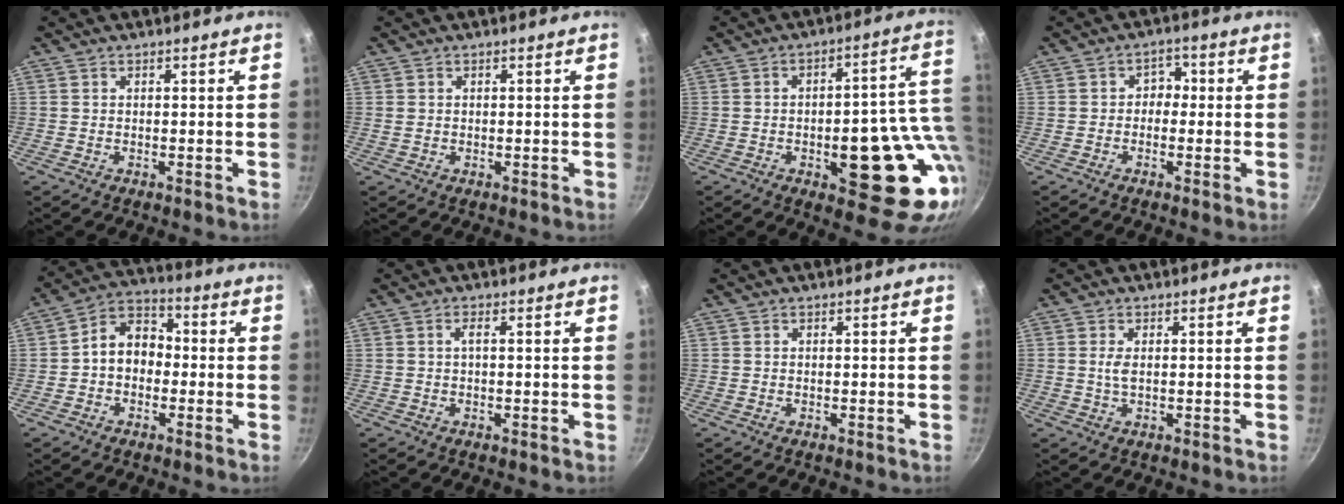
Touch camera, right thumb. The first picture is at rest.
{"total": 0.7, "force": [0.1, 0.6, 0.3], "torque": [-0.004, 0.002, 0.002]}
{"total": 19.2, "force": [-1.7, 8.5, 17.1], "torque": [-0.157, 0.008, -0.016]}
{"total": 3.3, "force": [-0.4, 2.7, 1.8], "torque": [0.000, 0.011, -0.015]}
{"total": 8.7, "force": [-0.9, 6.7, 5.4], "torque": [-0.049, 0.034, -0.036]}
{"total": 1.4, "force": [0.0, 0.3, 1.4], "torque": [-0.029, 0.003, -0.002]}
{"total": 0.0}
{"total": 1.8, "force": [0.2, 0.8, 1.6], "torque": [-0.034, 0.000, 0.004]}